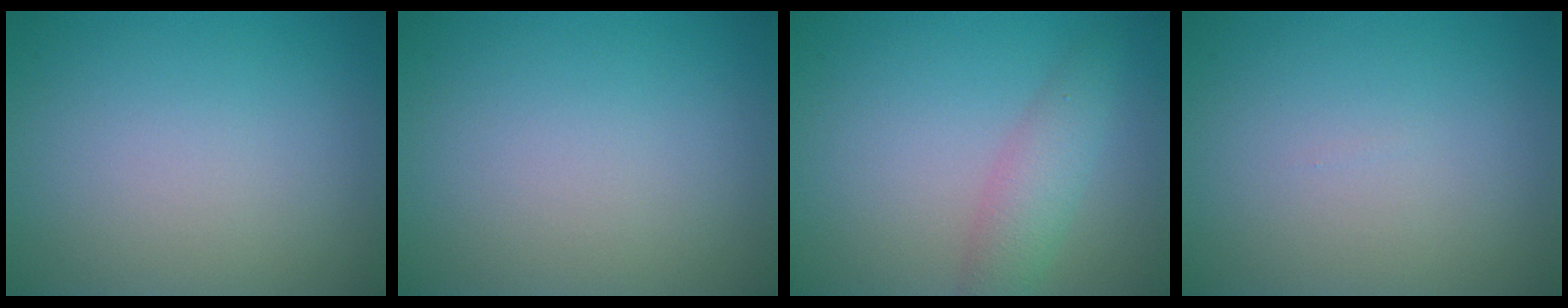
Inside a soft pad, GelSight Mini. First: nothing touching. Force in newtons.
{"total": 0.0}
{"total": 2.8, "press": 2.8, "slide": 0.2}
{"total": 0.0}